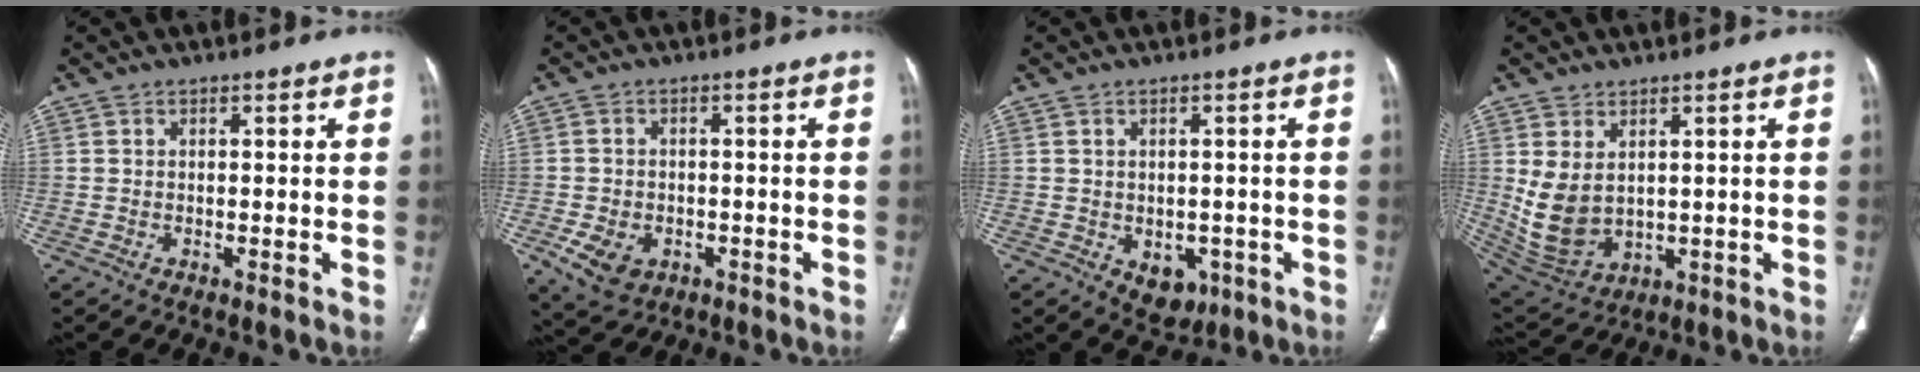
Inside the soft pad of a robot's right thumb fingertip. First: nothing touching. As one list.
[{"total": 6.9, "force": [-2.7, 5.0, 3.9], "torque": [-0.067, 0.008, -0.036]}, {"total": 5.3, "force": [-1.7, 3.9, 3.2], "torque": [-0.022, 0.005, -0.007]}, {"total": 9.8, "force": [1.6, 6.6, 7.0], "torque": [-0.136, -0.013, 0.061]}]